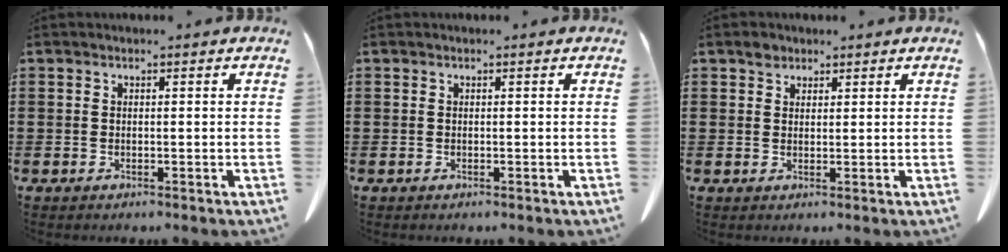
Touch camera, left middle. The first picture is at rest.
{"total": 0.0}
{"total": 1.9, "force": [1.3, 1.2, 0.6], "torque": [-0.007, 0.001, 0.024]}